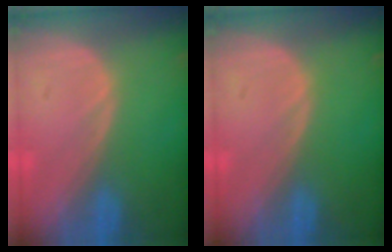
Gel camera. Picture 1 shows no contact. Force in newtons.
{"total": 0.0}